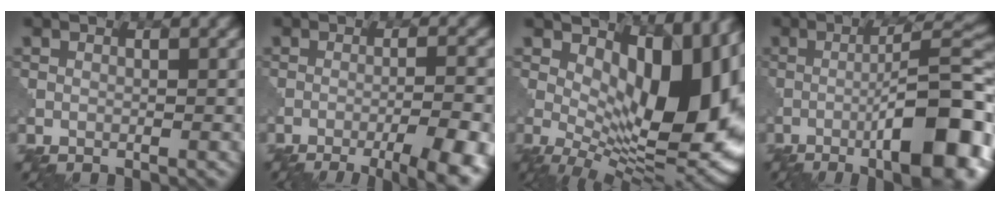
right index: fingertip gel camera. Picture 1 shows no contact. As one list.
[{"total": 10.5, "force": [-6.7, 3.1, 7.4], "torque": [-0.078, -0.006, -0.072]}, {"total": 14.1, "force": [2.3, 6.8, 12.1], "torque": [-0.137, -0.010, 0.043]}, {"total": 12.7, "force": [-4.8, 2.7, 11.4], "torque": [-0.152, 0.013, -0.071]}]